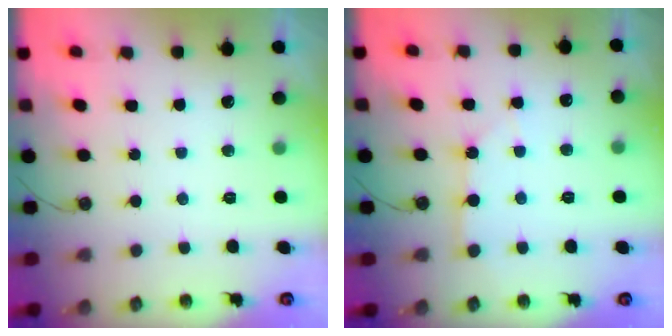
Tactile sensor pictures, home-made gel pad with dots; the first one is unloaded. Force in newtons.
{"total": 3.0, "press": 3.0, "slide": 0.4}